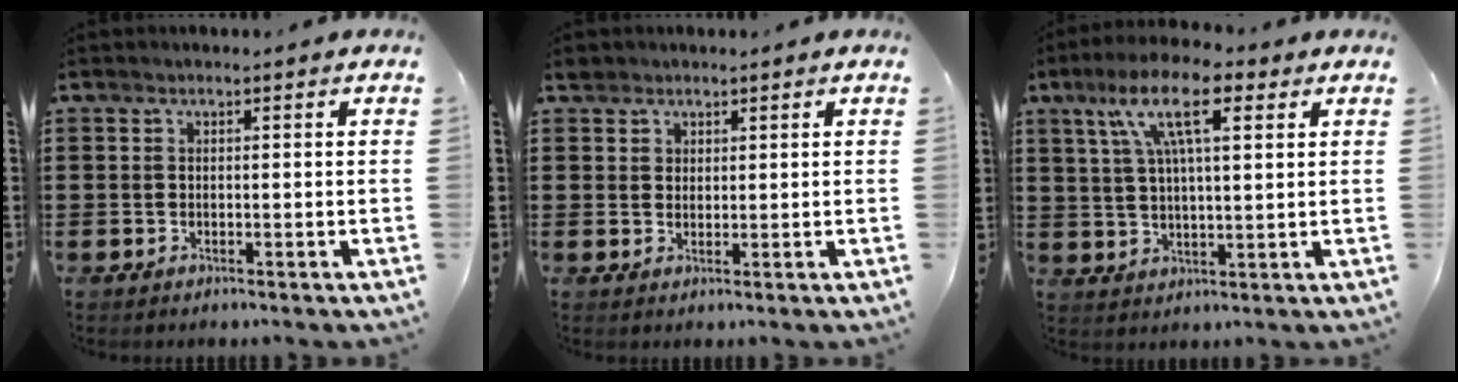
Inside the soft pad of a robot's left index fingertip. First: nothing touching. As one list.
[{"total": 2.2, "force": [1.5, 1.6, 0.1], "torque": [-0.010, 0.009, 0.027]}, {"total": 11.0, "force": [5.5, 3.4, 8.9], "torque": [-0.176, 0.007, 0.094]}]